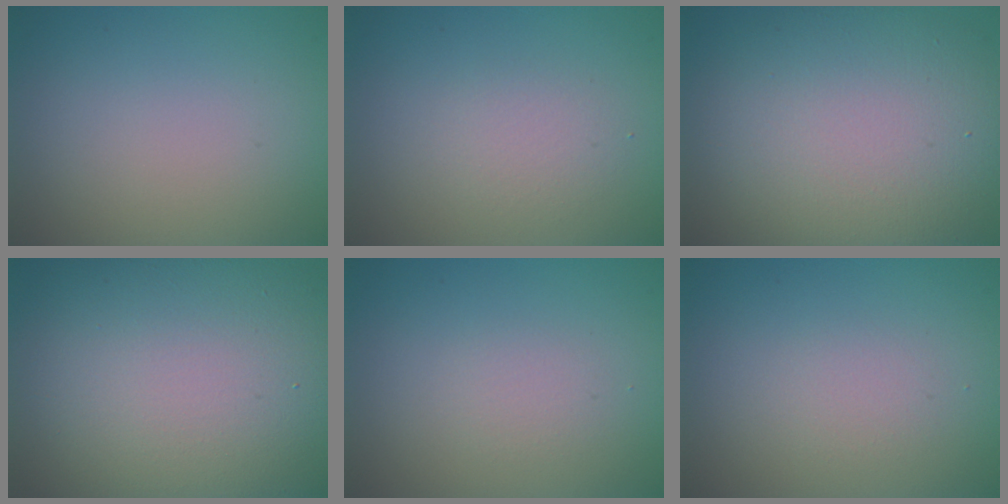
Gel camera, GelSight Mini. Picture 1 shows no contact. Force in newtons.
{"total": 1.5, "press": 1.5, "slide": 0.1}
{"total": 11.5, "press": 11.4, "slide": 0.6}
{"total": 16.0, "press": 15.9, "slide": 1.3}
{"total": 1.0, "press": 1.0, "slide": 0.0}
{"total": 1.1, "press": 1.1, "slide": 0.0}